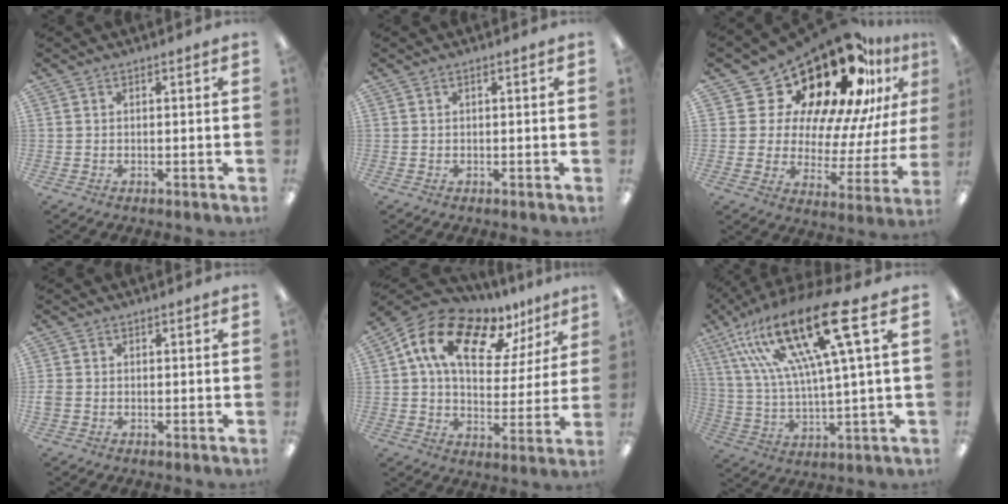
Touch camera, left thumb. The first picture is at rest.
{"total": 0.0}
{"total": 24.9, "force": [17.9, 11.3, 13.2], "torque": [-0.193, -0.141, 0.310]}
{"total": 1.4, "force": [-0.6, 1.2, 0.2], "torque": [-0.001, 0.002, -0.012]}
{"total": 15.7, "force": [10.1, 8.2, 8.8], "torque": [-0.170, -0.053, 0.180]}
{"total": 24.4, "force": [12.4, 5.9, 20.1], "torque": [-0.397, -0.058, 0.193]}